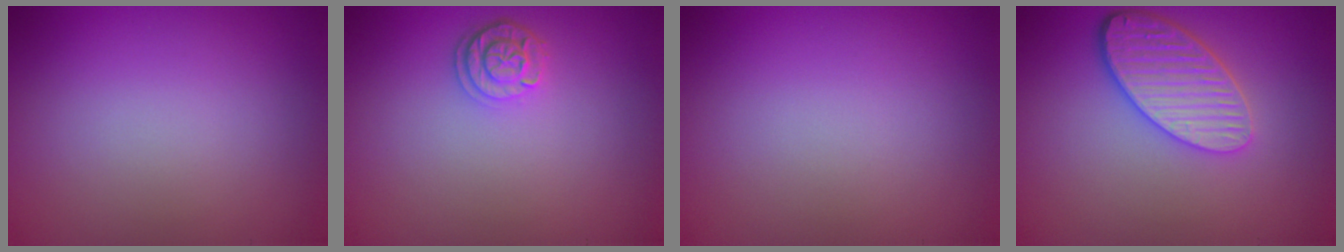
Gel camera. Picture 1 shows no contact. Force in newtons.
{"total": 2.1, "press": 1.8, "slide": 0.9}
{"total": 0.0}
{"total": 4.7, "press": 3.9, "slide": 2.6}